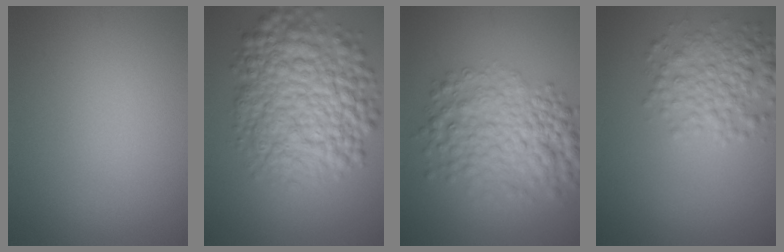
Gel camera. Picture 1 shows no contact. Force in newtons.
{"total": 10.8, "press": 10.8, "slide": 0.3}
{"total": 6.8, "press": 6.8, "slide": 0.2}
{"total": 4.5, "press": 4.5, "slide": 0.1}